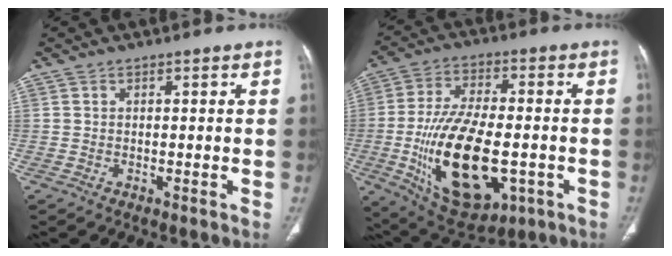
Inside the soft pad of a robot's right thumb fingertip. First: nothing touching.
{"total": 22.1, "force": [-4.9, 11.0, 18.6], "torque": [-0.329, 0.003, -0.059]}